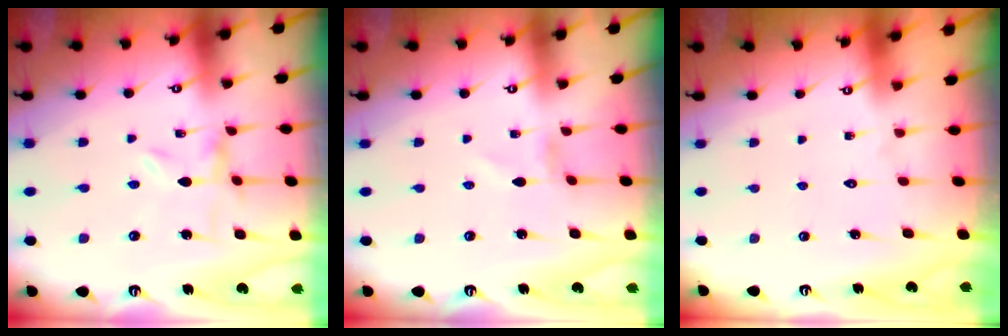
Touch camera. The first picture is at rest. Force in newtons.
{"total": 0.0}
{"total": 1.5, "press": 1.5, "slide": 0.1}